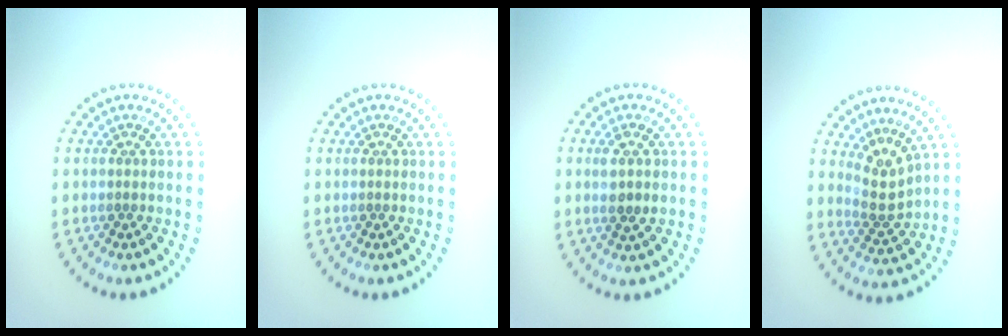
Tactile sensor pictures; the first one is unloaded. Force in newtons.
{"total": 0.0}
{"total": 2.0, "press": 1.9, "slide": 0.6}
{"total": 2.8, "press": 2.1, "slide": 1.8}